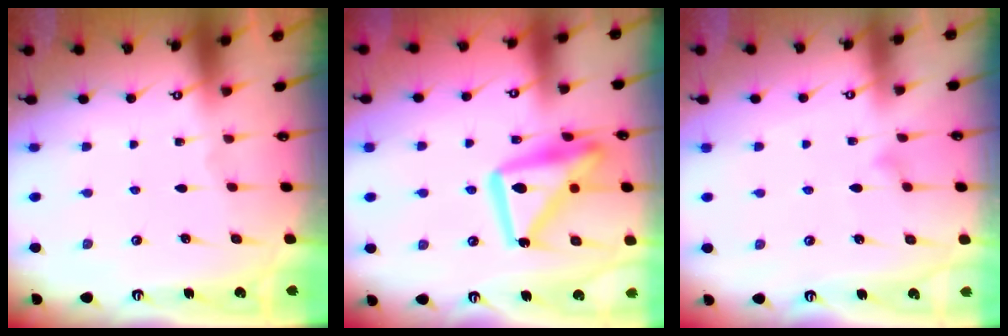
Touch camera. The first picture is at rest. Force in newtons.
{"total": 18.2, "press": 18.1, "slide": 1.6}
{"total": 5.8, "press": 5.8, "slide": 0.3}